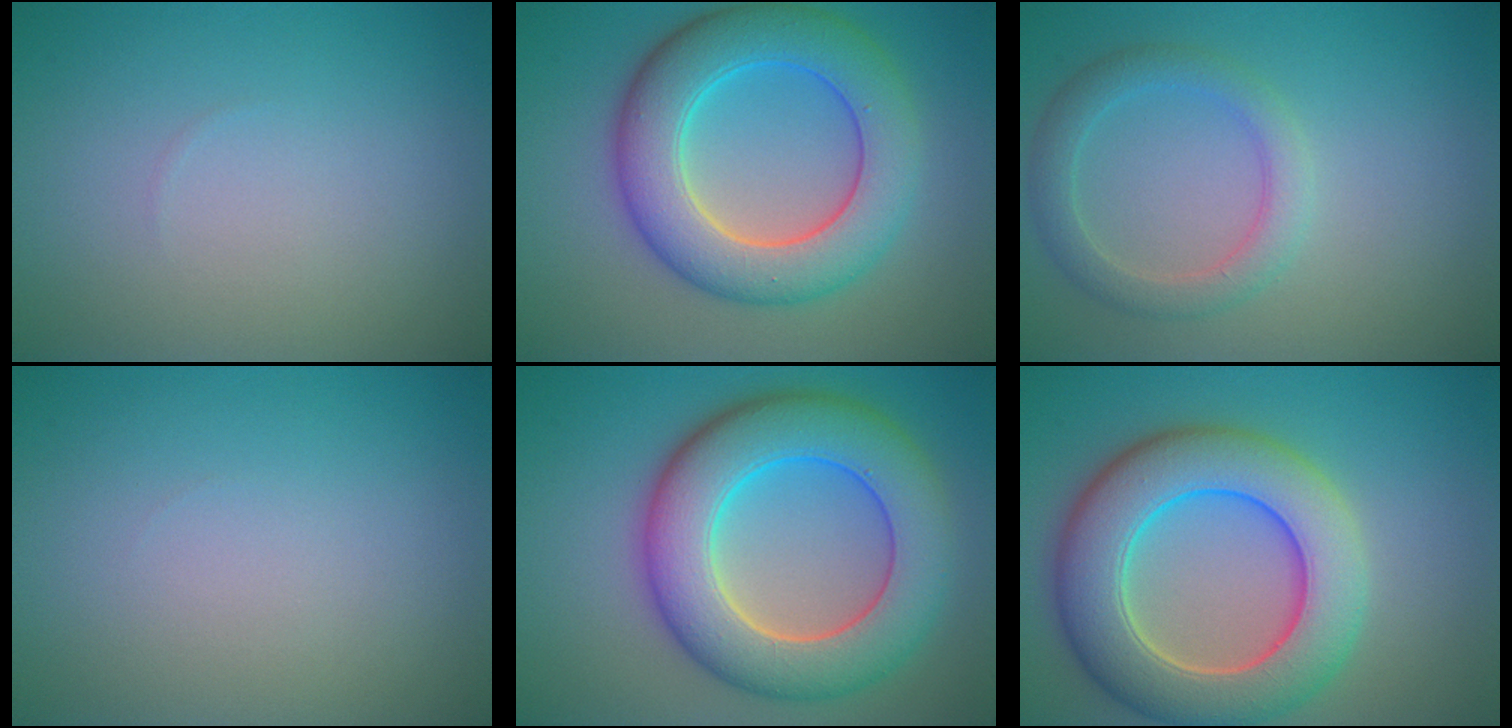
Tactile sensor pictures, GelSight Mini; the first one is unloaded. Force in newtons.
{"total": 8.7, "press": 8.7, "slide": 0.3}
{"total": 3.0, "press": 3.0, "slide": 0.2}
{"total": 0.0}
{"total": 10.4, "press": 10.3, "slide": 0.6}
{"total": 9.7, "press": 9.7, "slide": 0.3}